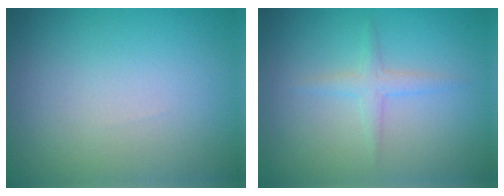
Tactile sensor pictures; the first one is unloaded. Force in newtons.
{"total": 1.5, "press": 1.5, "slide": 0.0}